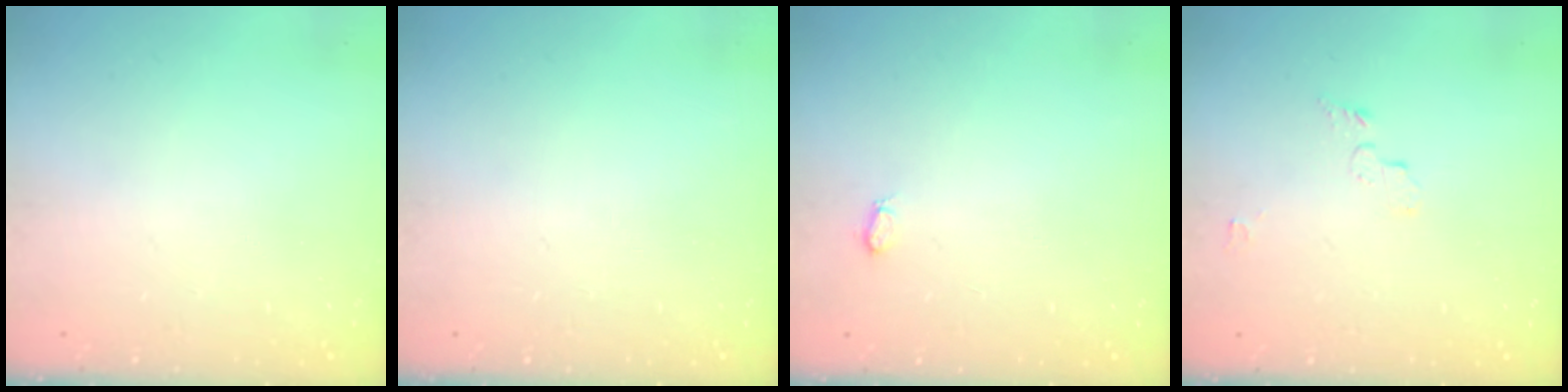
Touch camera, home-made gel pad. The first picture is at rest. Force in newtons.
{"total": 0.0}
{"total": 3.5, "press": 3.5, "slide": 0.5}
{"total": 4.1, "press": 4.1, "slide": 0.5}